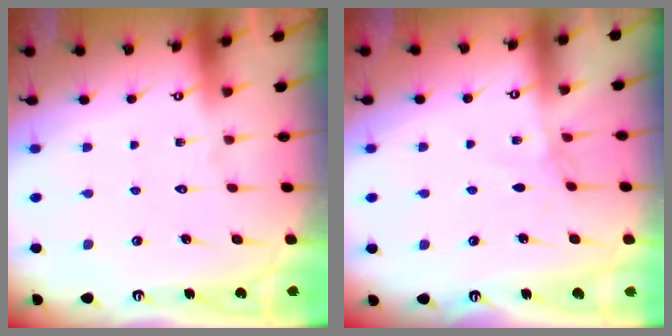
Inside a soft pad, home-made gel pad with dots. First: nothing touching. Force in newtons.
{"total": 1.8, "press": 1.8, "slide": 0.3}